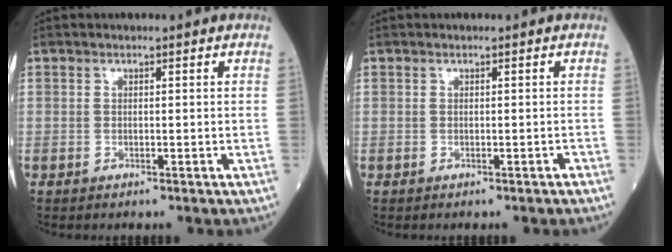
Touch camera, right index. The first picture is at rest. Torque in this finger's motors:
{"motor_torque": [0.00, 0.00, 0.00, 0.01]}